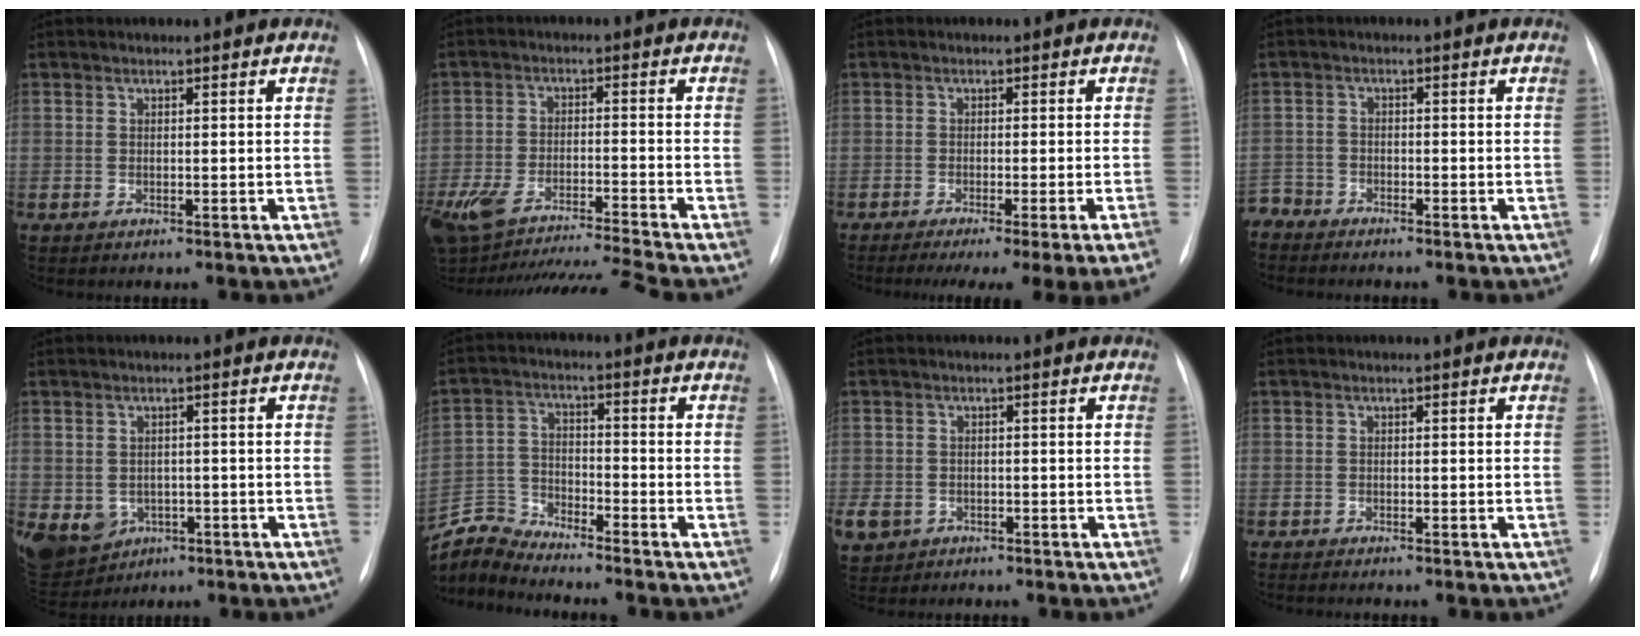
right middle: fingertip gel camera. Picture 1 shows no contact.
{"total": 18.8, "force": [-16.5, -0.3, 9.1], "torque": [-0.194, -0.026, -0.266]}
{"total": 12.6, "force": [-9.9, -1.3, 7.7], "torque": [-0.072, -0.030, -0.132]}
{"total": 3.4, "force": [-3.3, 0.7, -0.6], "torque": [0.012, -0.010, -0.064]}
{"total": 14.6, "force": [-5.6, 12.1, 5.7], "torque": [-0.168, 0.003, -0.066]}
{"total": 7.3, "force": [-7.2, -0.6, -0.4], "torque": [-0.005, 0.002, -0.141]}
{"total": 6.3, "force": [-3.4, 5.0, 1.8], "torque": [-0.058, -0.002, -0.051]}
{"total": 1.6, "force": [-1.4, 0.0, 0.7], "torque": [-0.015, -0.005, -0.018]}